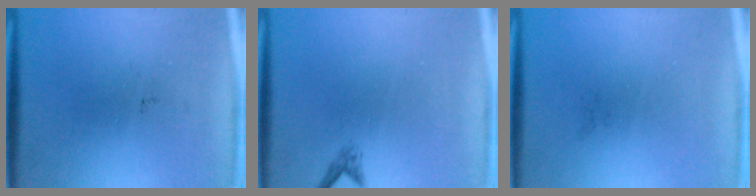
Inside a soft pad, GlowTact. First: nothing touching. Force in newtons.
{"total": 1.0}
{"total": 0.0}